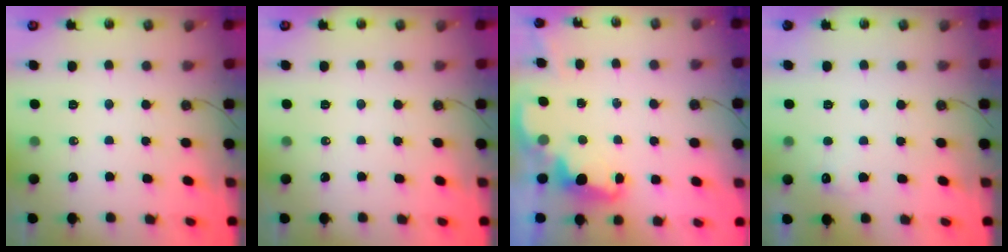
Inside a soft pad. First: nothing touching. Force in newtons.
{"total": 0.6, "press": 0.0, "slide": 0.6}
{"total": 2.2, "press": 2.2, "slide": 0.5}
{"total": 3.8, "press": 3.6, "slide": 1.1}